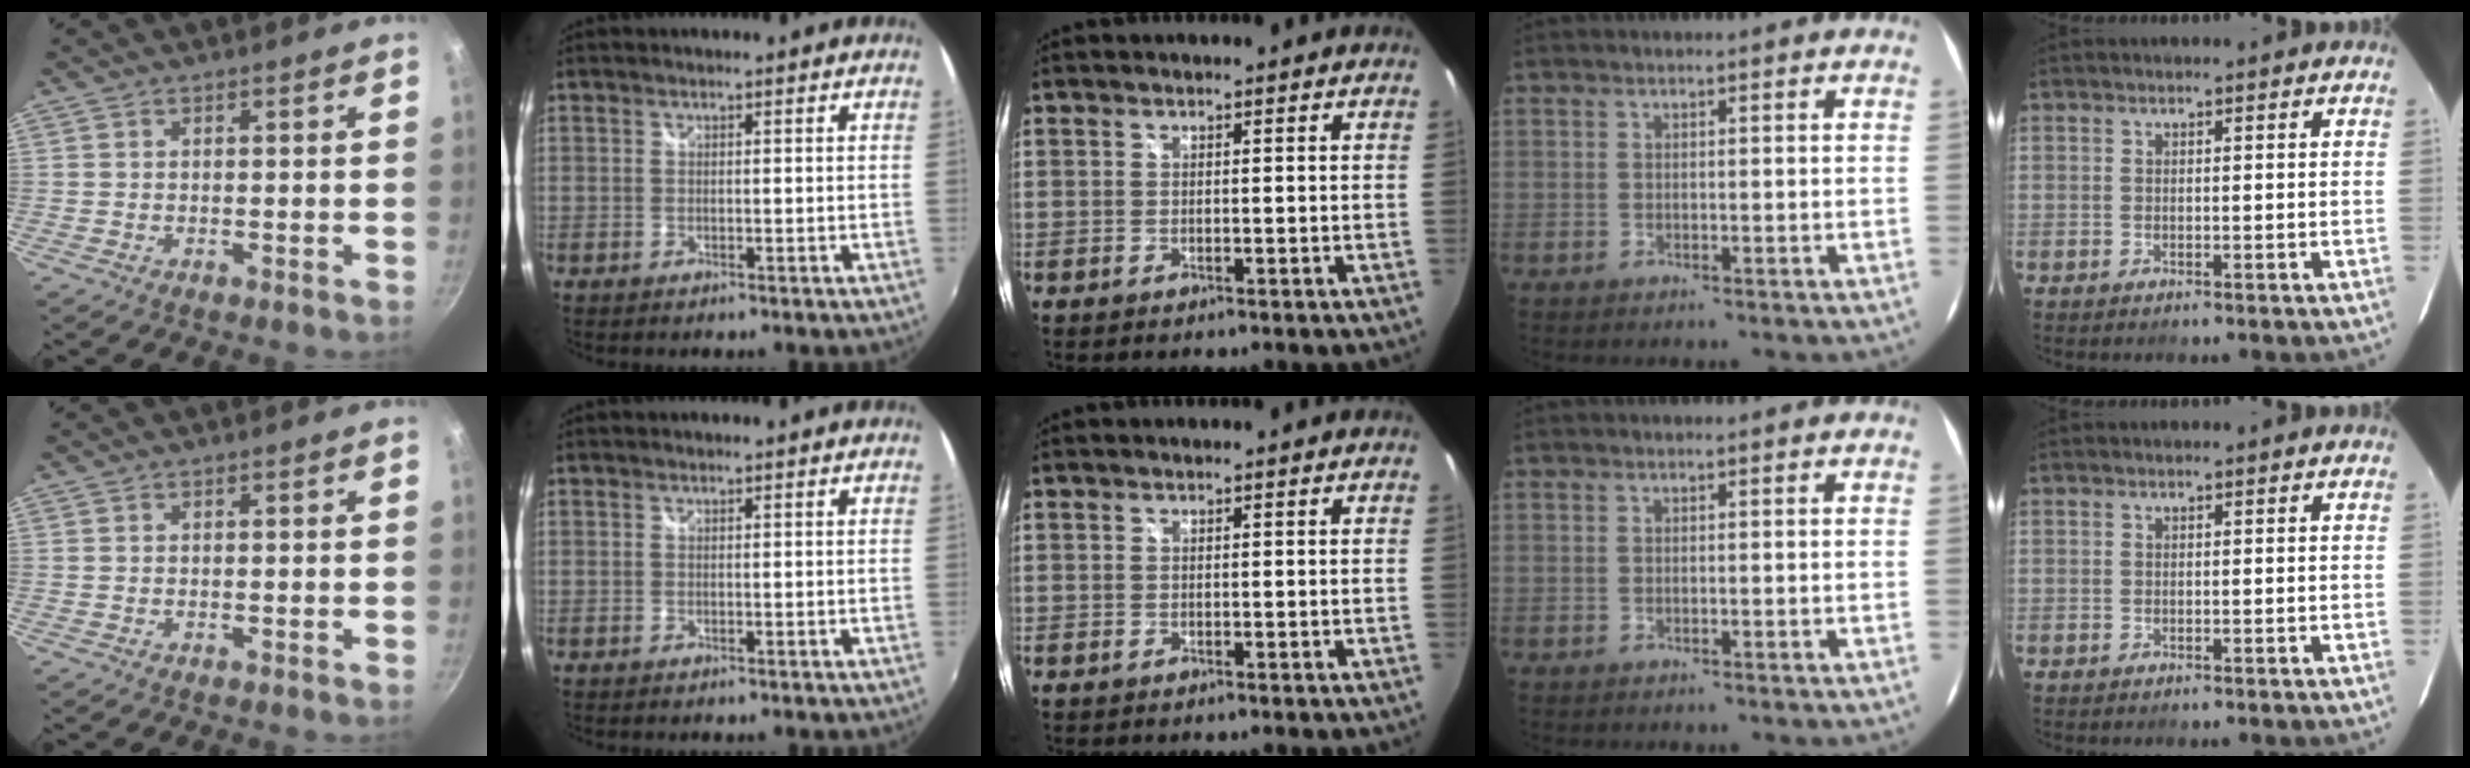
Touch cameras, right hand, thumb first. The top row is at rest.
{}